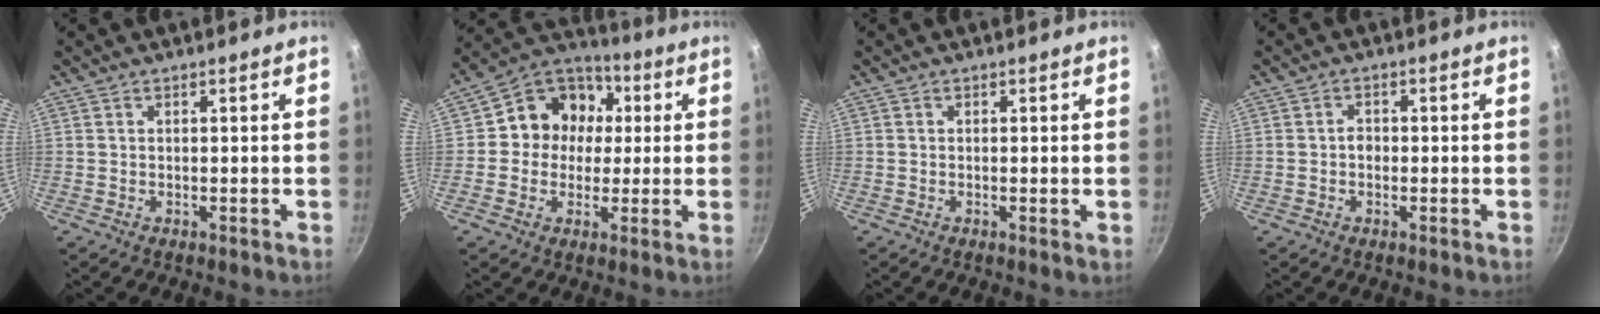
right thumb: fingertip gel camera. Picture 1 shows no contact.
{"total": 12.9, "force": [1.2, 11.6, 5.5], "torque": [-0.045, 0.028, -0.002]}
{"total": 0.7, "force": [-0.1, 0.0, 0.7], "torque": [-0.011, -0.002, -0.003]}
{"total": 1.6, "force": [-0.3, 1.3, 0.9], "torque": [-0.009, 0.011, -0.006]}